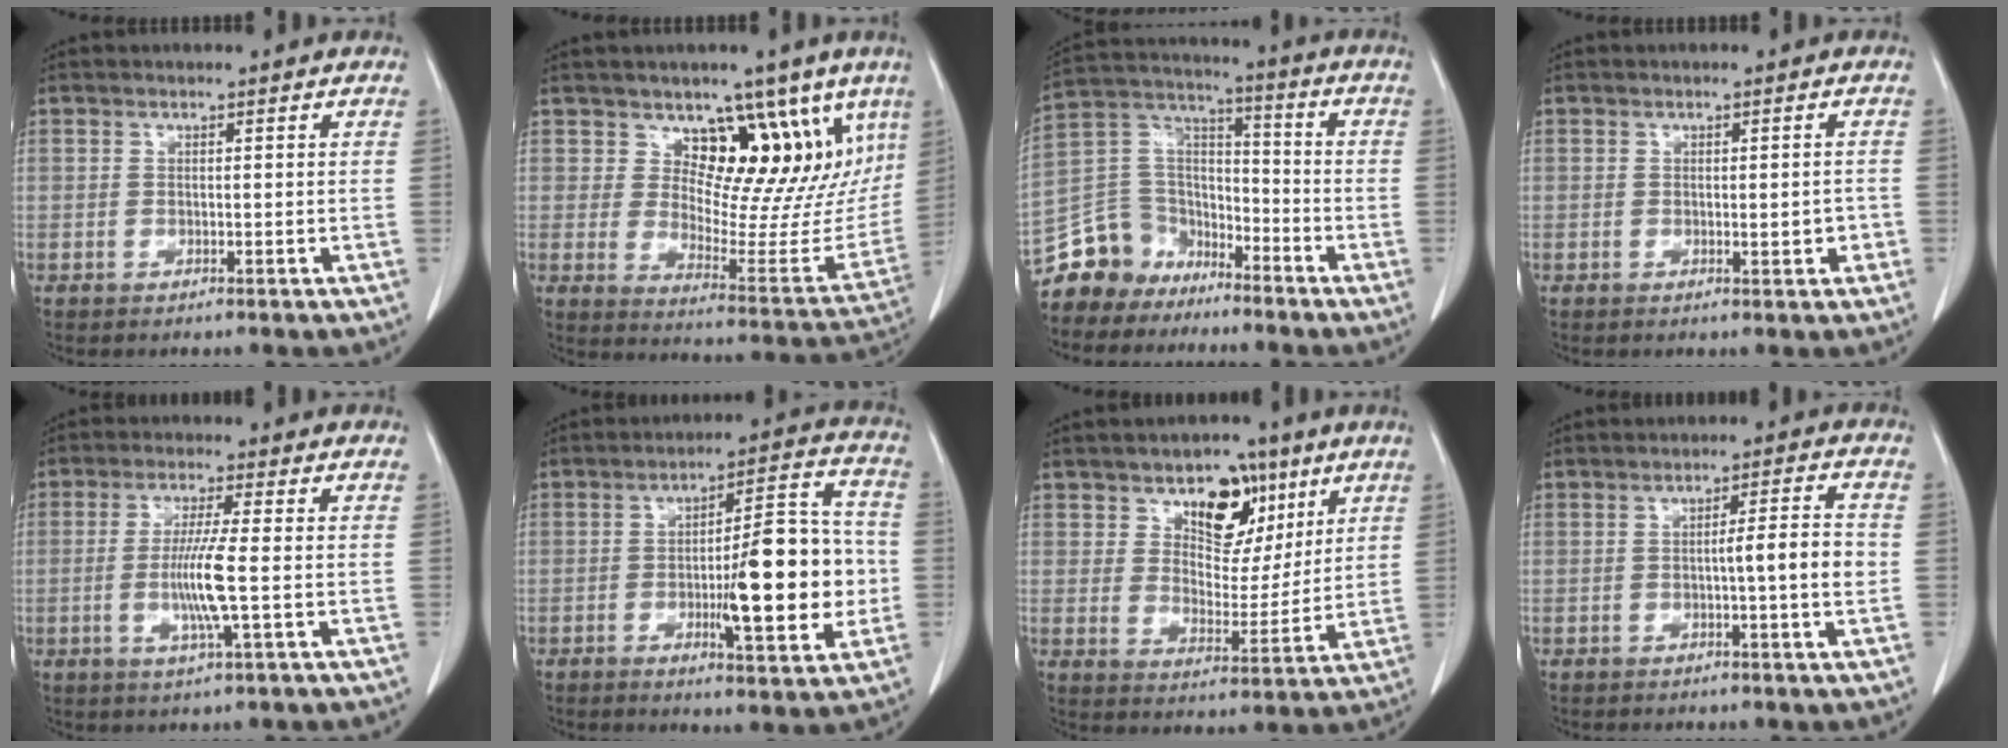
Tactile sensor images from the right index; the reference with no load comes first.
{"total": 14.4, "force": [8.8, 8.0, 8.1], "torque": [-0.087, -0.009, 0.129]}
{"total": 11.1, "force": [-8.6, 7.1, 0.2], "torque": [-0.010, 0.071, -0.160]}
{"total": 2.1, "force": [-0.4, 0.8, 1.9], "torque": [-0.025, 0.000, -0.001]}
{"total": 7.1, "force": [-1.1, -0.4, 7.0], "torque": [-0.138, -0.011, -0.021]}
{"total": 15.4, "force": [-2.4, 3.3, 14.8], "torque": [-0.214, 0.017, -0.031]}
{"total": 10.0, "force": [5.5, 6.0, 5.8], "torque": [-0.081, 0.008, 0.091]}
{"total": 5.7, "force": [-0.8, -0.2, 5.6], "torque": [-0.080, 0.006, -0.013]}